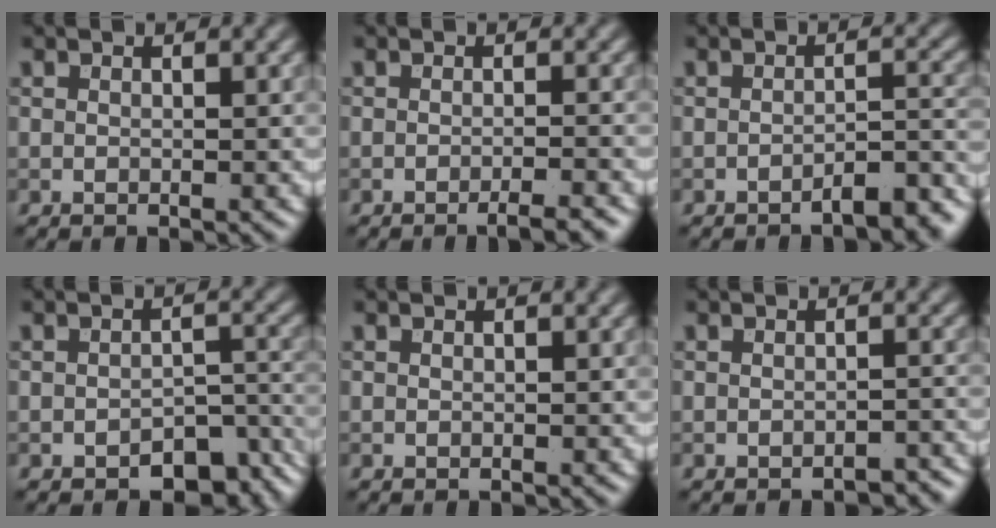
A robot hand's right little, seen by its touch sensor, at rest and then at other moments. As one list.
[{"total": 2.5, "force": [-1.6, 0.5, 1.9], "torque": [-0.017, 0.003, -0.031]}, {"total": 3.7, "force": [-2.7, 0.9, 2.3], "torque": [-0.026, 0.008, -0.041]}, {"total": 5.3, "force": [-3.4, 2.8, 3.0], "torque": [-0.026, -0.007, -0.045]}, {"total": 0.0}, {"total": 1.6, "force": [-1.4, 0.5, 0.6], "torque": [-0.006, 0.004, -0.018]}]